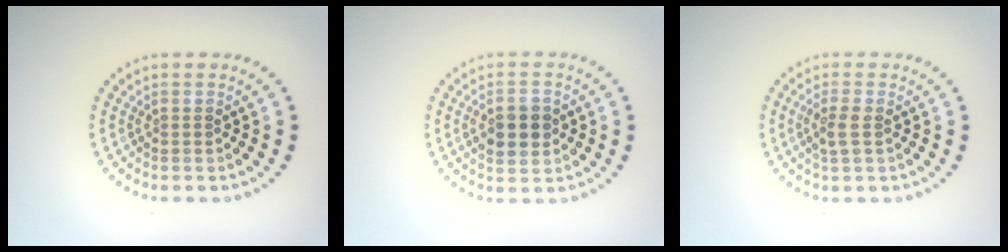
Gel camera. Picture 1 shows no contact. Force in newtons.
{"total": 3.4, "press": 3.4, "slide": 0.2}
{"total": 1.9, "press": 1.7, "slide": 0.7}